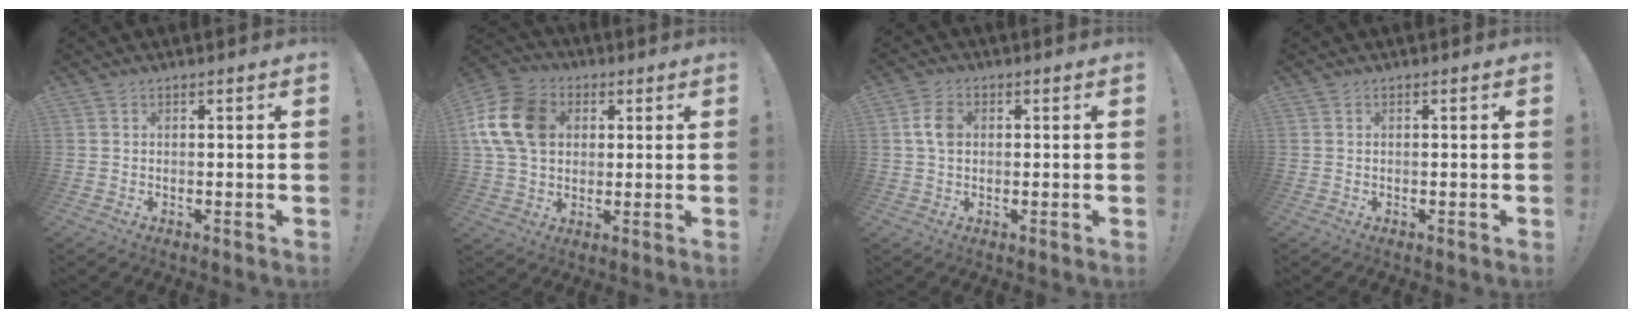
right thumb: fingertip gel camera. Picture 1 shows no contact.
{"total": 17.2, "force": [3.9, 13.2, 10.3], "torque": [-0.173, 0.001, 0.079]}
{"total": 5.7, "force": [0.7, 4.0, 4.0], "torque": [-0.068, 0.006, 0.013]}
{"total": 0.0}